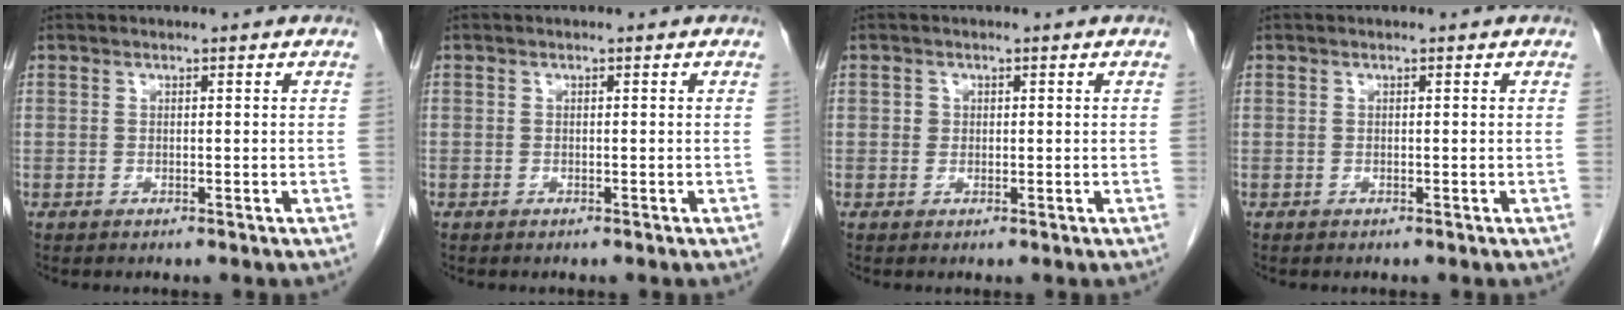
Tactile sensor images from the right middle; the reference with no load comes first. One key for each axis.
{"total": 0.0}
{"total": 1.0, "fx": 0.1, "fy": 0.9, "fz": 0.2, "tx": 0.001, "ty": 0.003, "tz": 0.001}
{"total": 0.0}